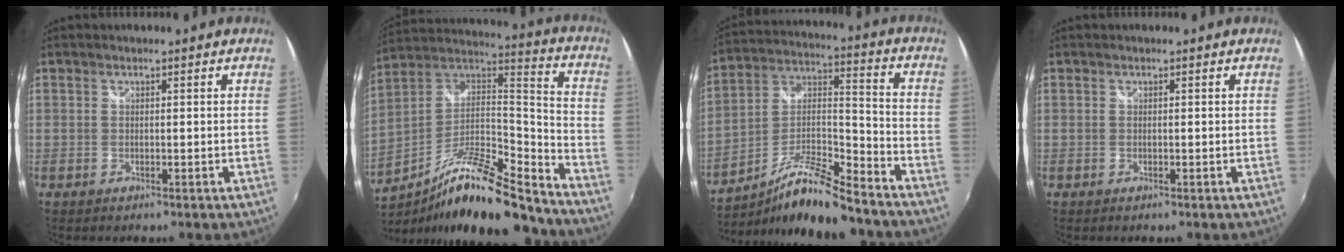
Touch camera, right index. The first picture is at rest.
{"total": 21.7, "force": [-16.2, 3.8, 13.9], "torque": [-0.236, -0.007, -0.280]}
{"total": 14.5, "force": [-11.7, 1.6, 8.5], "torque": [-0.161, 0.006, -0.212]}
{"total": 0.0}